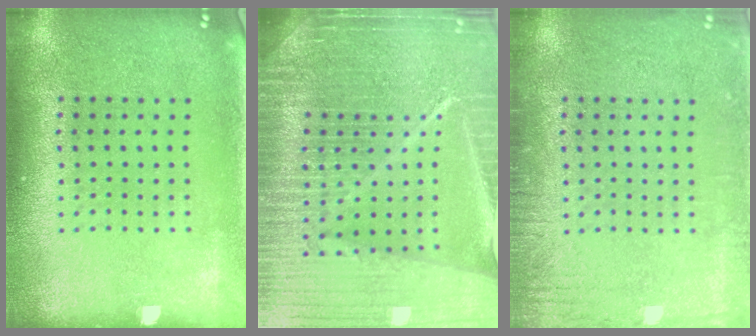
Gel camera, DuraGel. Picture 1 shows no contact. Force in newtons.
{"total": 6.9, "press": 5.9, "slide": 3.5}
{"total": 2.3, "press": 2.2, "slide": 0.3}